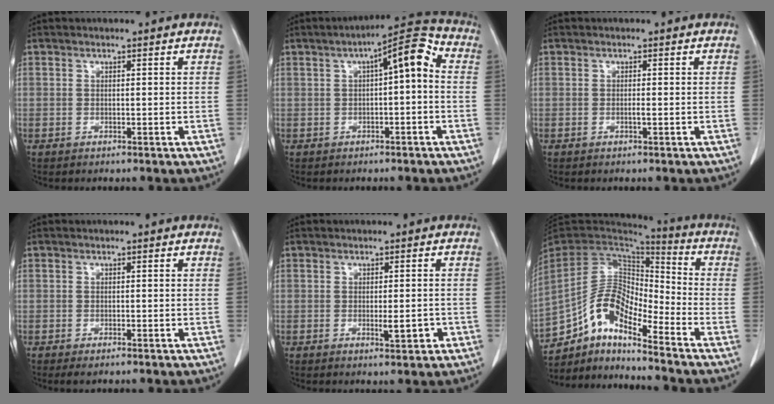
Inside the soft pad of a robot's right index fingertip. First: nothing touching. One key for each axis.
{"total": 7.7, "fx": 1.0, "fy": 1.7, "fz": 7.5, "tx": -0.111, "ty": 0.035, "tz": 0.008}
{"total": 0.6, "fx": -0.2, "fy": 0.0, "fz": 0.5, "tx": -0.010, "ty": 0.001, "tz": -0.002}
{"total": 1.7, "fx": -1.3, "fy": 0.4, "fz": 1.1, "tx": -0.014, "ty": -0.003, "tz": -0.016}
{"total": 2.7, "fx": -0.9, "fy": 0.7, "fz": 2.5, "tx": -0.038, "ty": -0.002, "tz": -0.007}
{"total": 12.2, "fx": -8.9, "fy": 3.8, "fz": 7.5, "tx": -0.149, "ty": 0.040, "tz": -0.166}